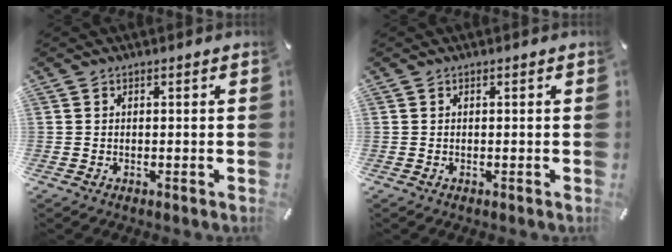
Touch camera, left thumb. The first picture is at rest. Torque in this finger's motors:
{"motor_torque": [0.00, 0.00, 0.02, 0.01, 0.00]}